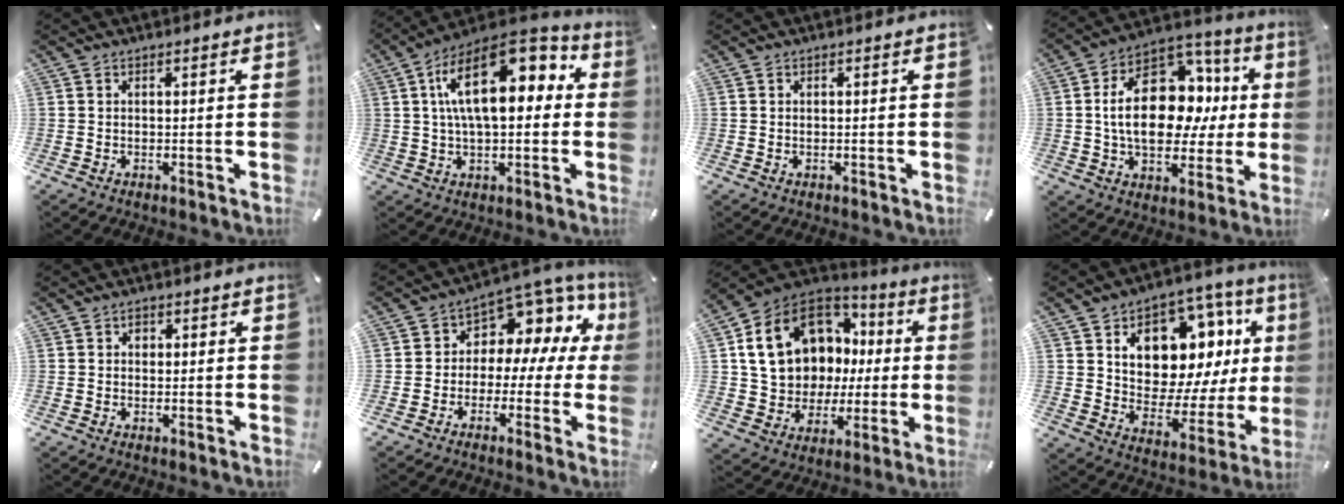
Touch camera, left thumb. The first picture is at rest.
{"total": 18.8, "force": [4.9, 9.9, 15.2], "torque": [-0.254, -0.018, 0.078]}
{"total": 0.5, "force": [0.0, 0.3, 0.4], "torque": [-0.001, -0.004, -0.002]}
{"total": 22.1, "force": [2.0, 15.0, 16.1], "torque": [-0.261, 0.004, 0.039]}
{"total": 1.5, "force": [0.2, 1.4, 0.6], "torque": [0.002, 0.000, -0.001]}
{"total": 8.0, "force": [2.3, 6.4, 4.1], "torque": [-0.075, -0.031, 0.043]}
{"total": 18.6, "force": [6.1, 14.8, 9.6], "torque": [-0.183, -0.034, 0.130]}
{"total": 15.4, "force": [7.5, 10.0, 9.0], "torque": [-0.129, -0.064, 0.132]}